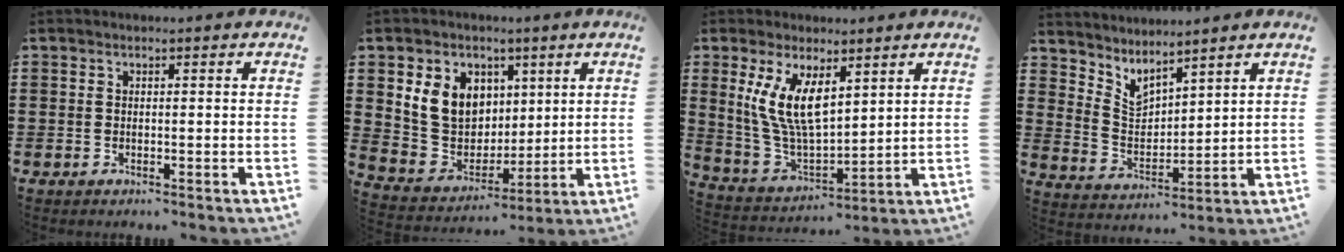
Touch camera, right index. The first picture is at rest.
{"total": 9.5, "force": [3.0, 8.2, 3.7], "torque": [-0.116, 0.004, 0.061]}
{"total": 9.2, "force": [3.9, 3.8, 7.4], "torque": [-0.172, -0.014, 0.071]}
{"total": 5.0, "force": [4.6, 1.3, 1.5], "torque": [-0.049, -0.021, 0.085]}